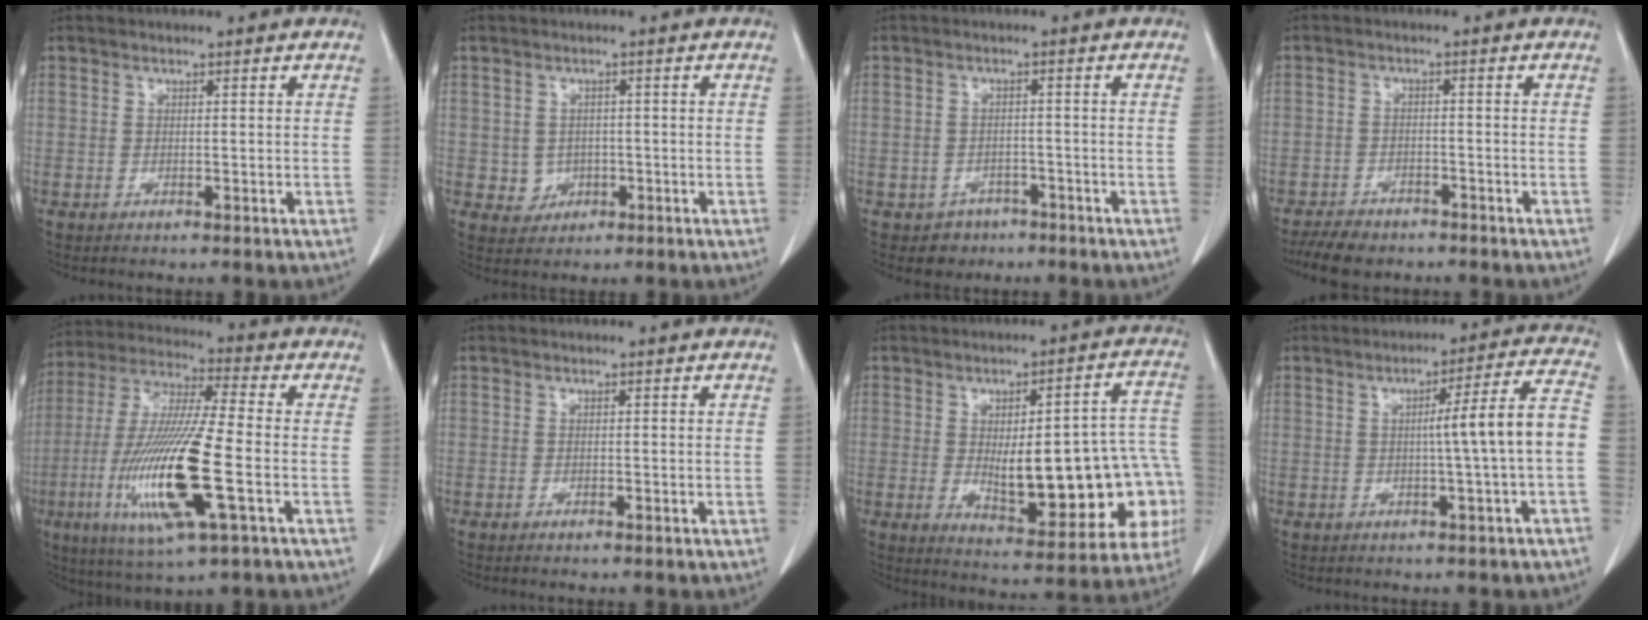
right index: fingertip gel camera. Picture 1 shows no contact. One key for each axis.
{"total": 3.3, "fx": -0.3, "fy": 3.2, "fz": 0.5, "tx": 0.003, "ty": 0.008, "tz": 0.007}
{"total": 3.2, "fx": -1.9, "fy": 2.6, "fz": 0.0, "tx": 0.003, "ty": 0.013, "tz": -0.021}
{"total": 5.7, "fx": -4.8, "fy": 2.2, "fz": 2.0, "tx": -0.030, "ty": -0.007, "tz": -0.077}
{"total": 18.3, "fx": -4.6, "fy": 1.5, "fz": 17.6, "tx": -0.367, "ty": -0.021, "tz": -0.083}
{"total": 0.0}
{"total": 21.1, "fx": -2.7, "fy": 6.6, "fz": 19.9, "tx": -0.190, "ty": 0.036, "tz": -0.005}
{"total": 8.7, "fx": -0.9, "fy": -1.1, "fz": 8.5, "tx": -0.120, "ty": 0.016, "tz": -0.013}